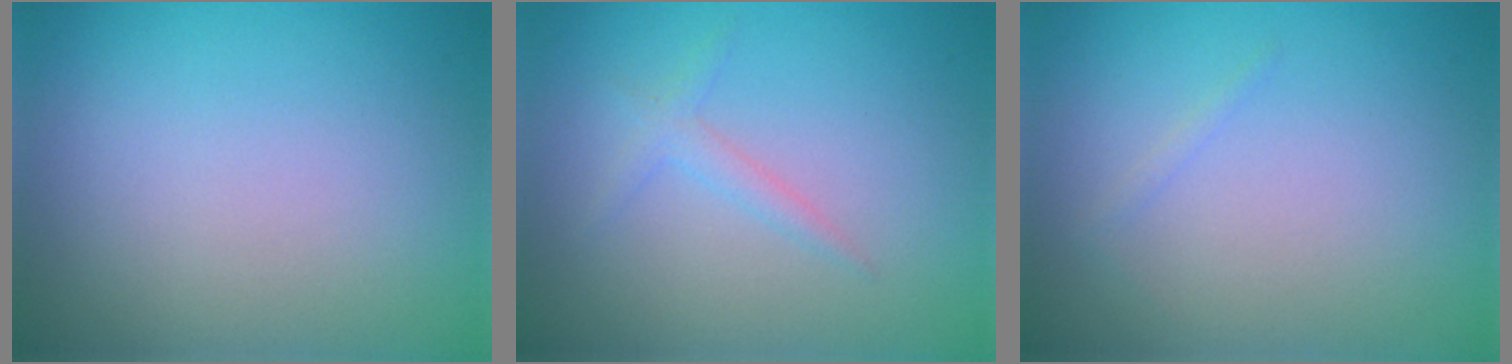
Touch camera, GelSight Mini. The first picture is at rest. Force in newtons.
{"total": 1.3, "press": 1.3, "slide": 0.1}
{"total": 0.5, "press": 0.5, "slide": 0.0}